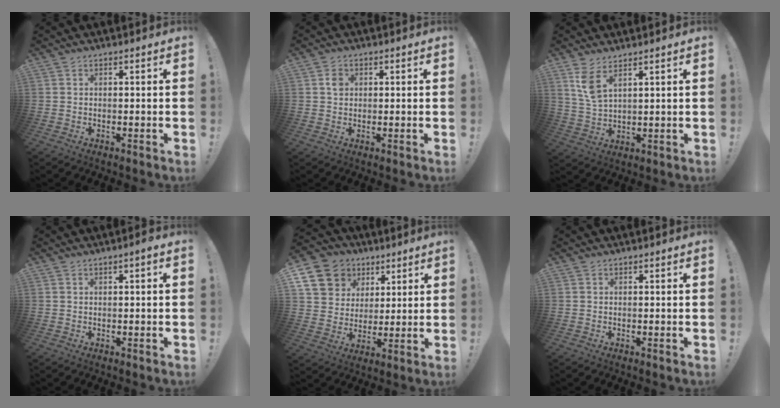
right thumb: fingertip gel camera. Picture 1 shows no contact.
{"total": 2.4, "force": [0.5, 2.1, 1.1], "torque": [-0.003, -0.004, 0.005]}
{"total": 6.3, "force": [4.0, 2.0, 4.4], "torque": [-0.084, -0.021, 0.075]}
{"total": 1.5, "force": [0.1, -0.1, 1.5], "torque": [-0.017, -0.001, -0.001]}
{"total": 13.8, "force": [6.7, 11.2, 4.3], "torque": [-0.069, -0.036, 0.144]}
{"total": 0.0}